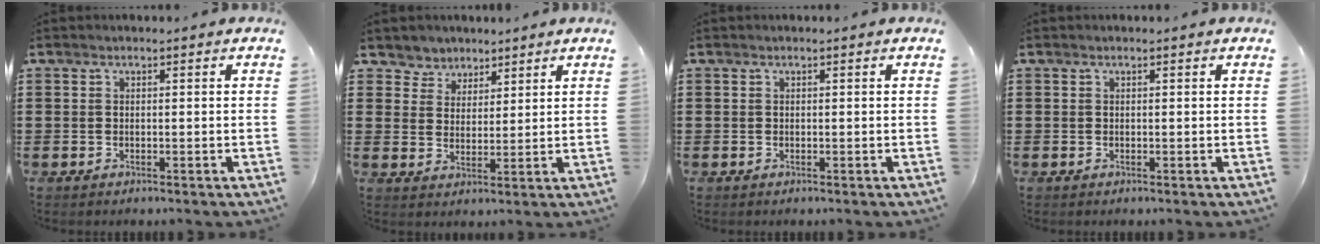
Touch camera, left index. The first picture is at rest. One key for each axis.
{"total": 4.2, "fx": 3.3, "fy": 2.4, "fz": -0.6, "tx": -0.012, "ty": -0.005, "tz": 0.059}
{"total": 0.0}
{"total": 0.0}